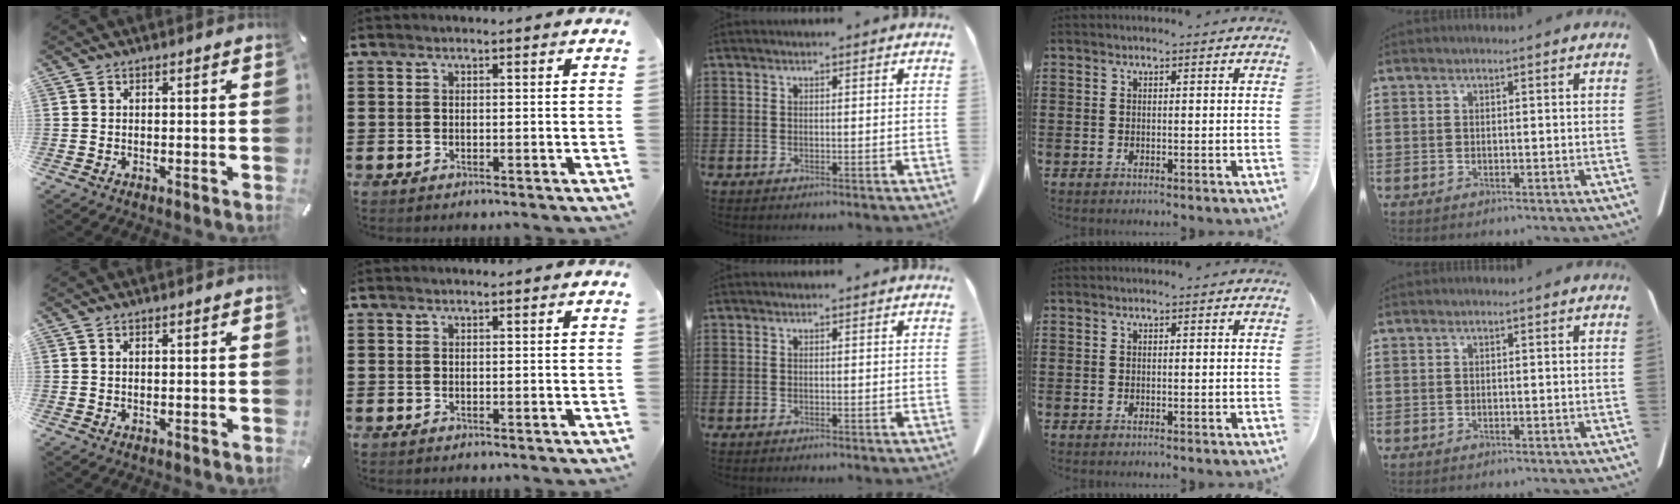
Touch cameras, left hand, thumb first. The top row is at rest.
{"thumb": {"total": 0.7, "force": [0.2, 0.3, 0.6], "torque": [-0.010, 0.002, 0.003]}}